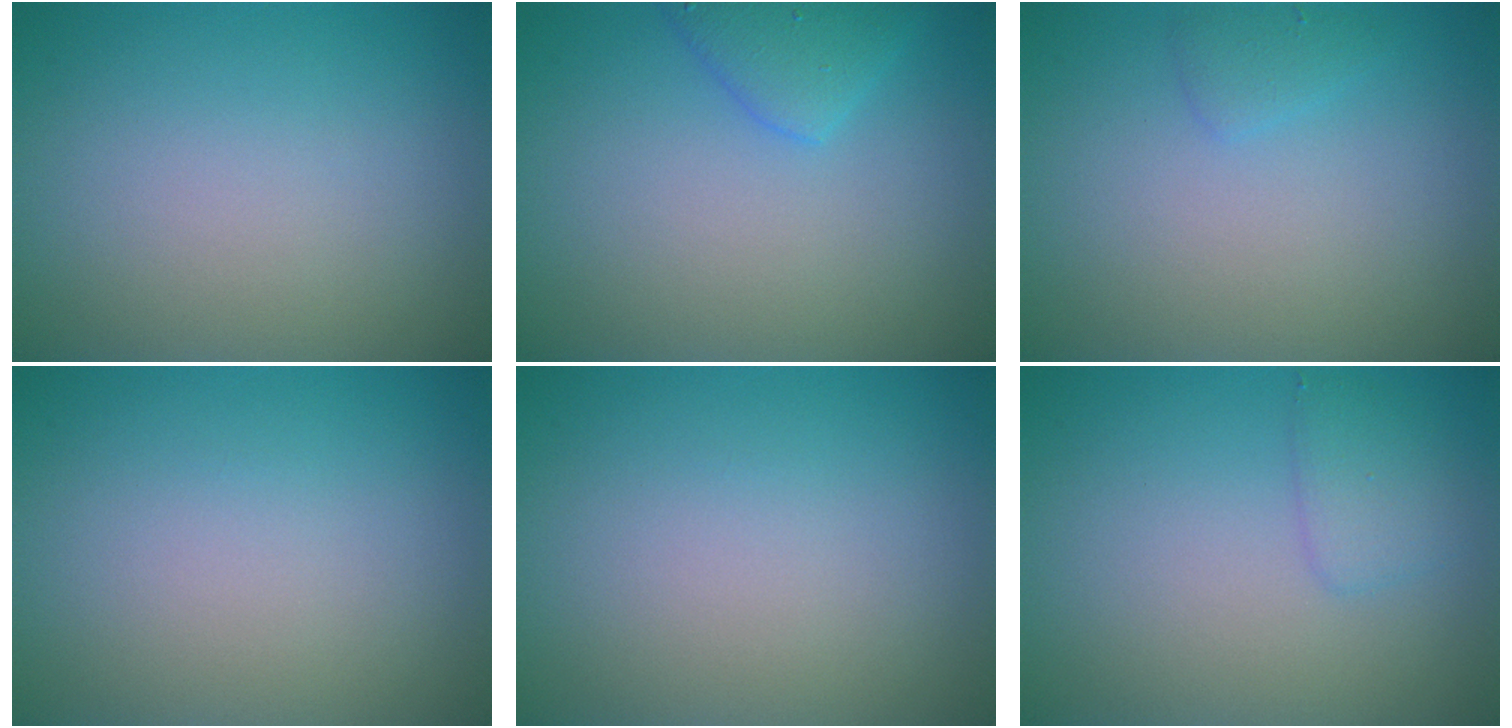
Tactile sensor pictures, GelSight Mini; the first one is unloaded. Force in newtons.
{"total": 2.5, "press": 2.5, "slide": 0.2}
{"total": 1.1, "press": 1.1, "slide": 0.0}
{"total": 0.0}
{"total": 0.0}
{"total": 1.7, "press": 1.7, "slide": 0.2}